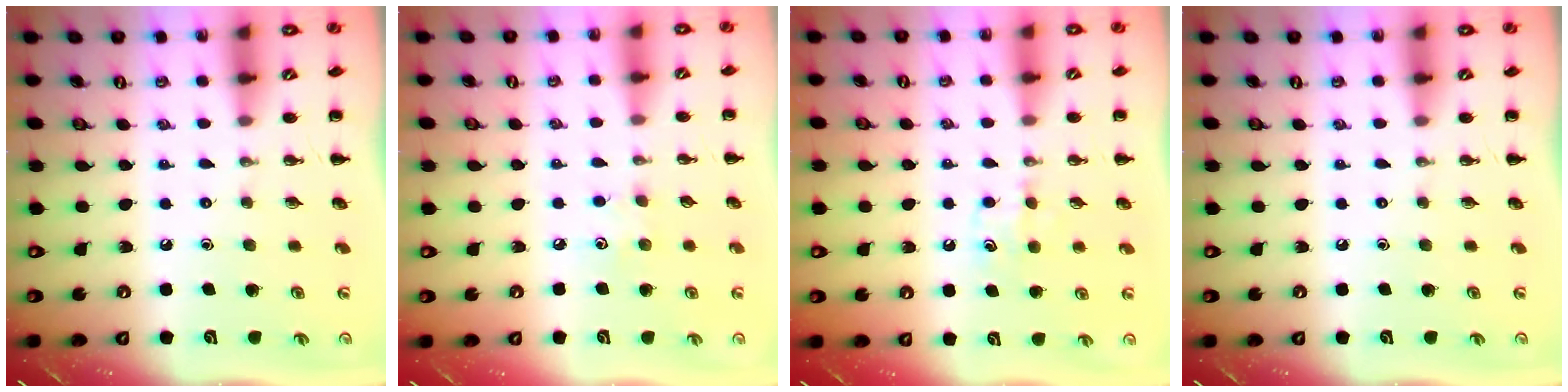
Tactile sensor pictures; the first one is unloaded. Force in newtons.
{"total": 5.2, "press": 5.0, "slide": 1.3}
{"total": 5.8, "press": 5.7, "slide": 1.5}
{"total": 0.0}